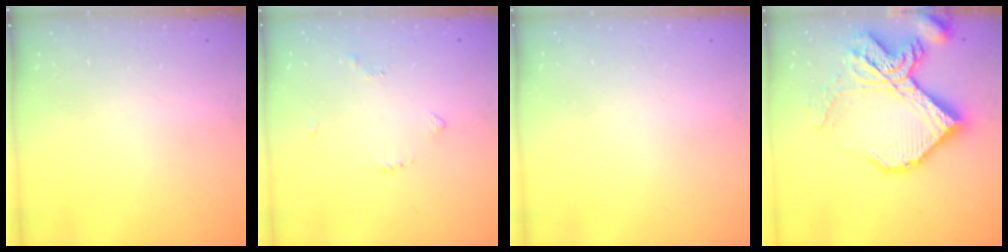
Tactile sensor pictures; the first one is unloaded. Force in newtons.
{"total": 2.8, "press": 2.7, "slide": 0.7}
{"total": 2.0, "press": 2.0, "slide": 0.1}
{"total": 23.8, "press": 23.6, "slide": 2.9}